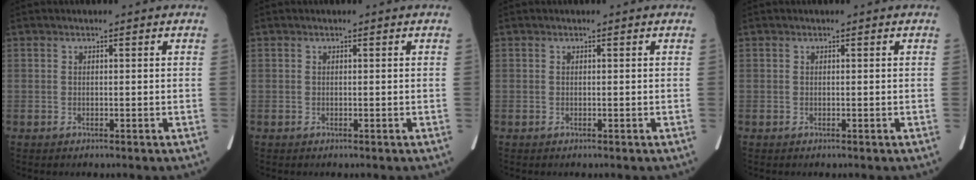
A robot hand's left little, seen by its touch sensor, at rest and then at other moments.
{"total": 0.0}
{"total": 0.0}
{"total": 0.0}